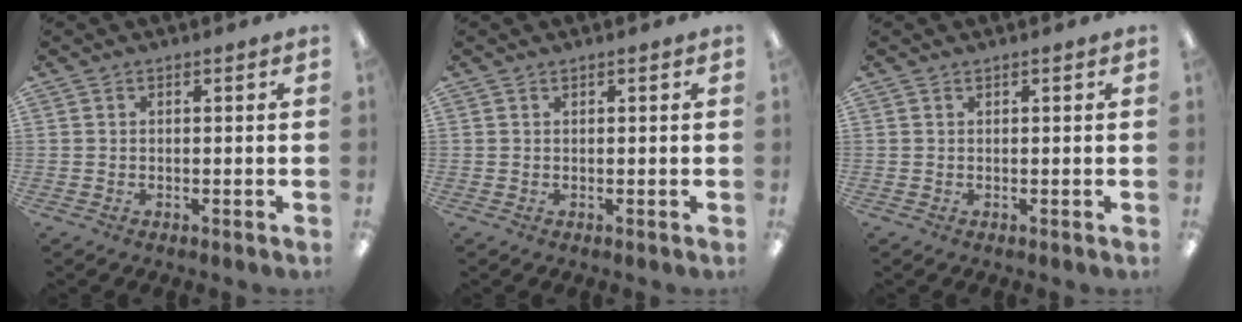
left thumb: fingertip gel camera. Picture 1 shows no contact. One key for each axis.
{"total": 0.0}
{"total": 0.0}